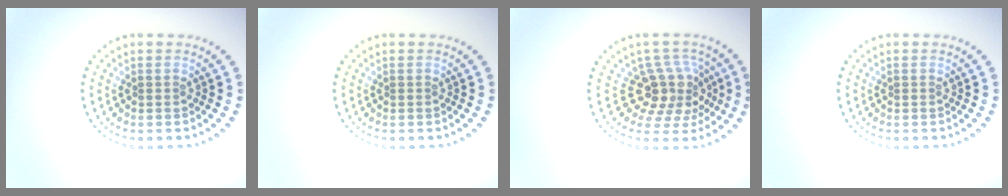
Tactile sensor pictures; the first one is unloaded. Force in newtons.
{"total": 0.0}
{"total": 4.1, "press": 3.0, "slide": 2.8}
{"total": 0.0}